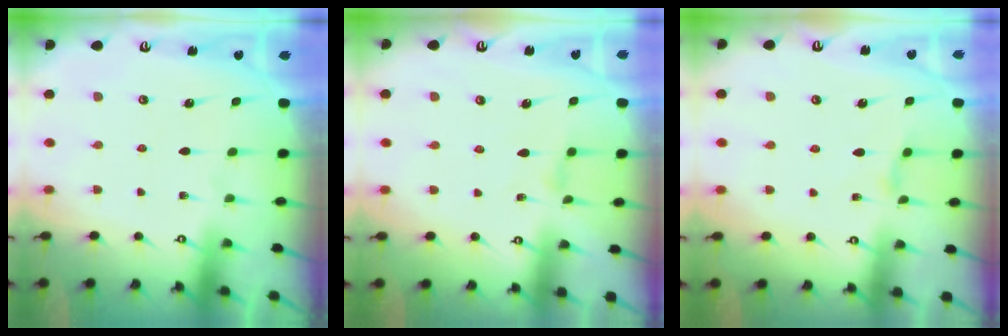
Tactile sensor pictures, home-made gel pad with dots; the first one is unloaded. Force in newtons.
{"total": 2.3, "press": 2.2, "slide": 0.5}
{"total": 2.7, "press": 2.6, "slide": 0.5}